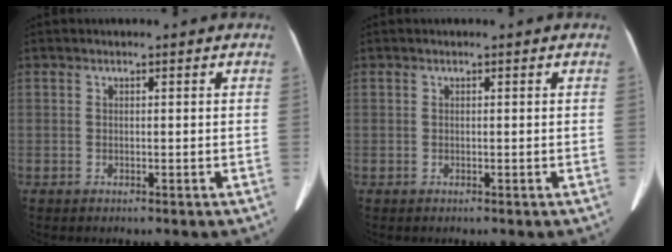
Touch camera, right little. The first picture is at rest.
{"total": 0.0}